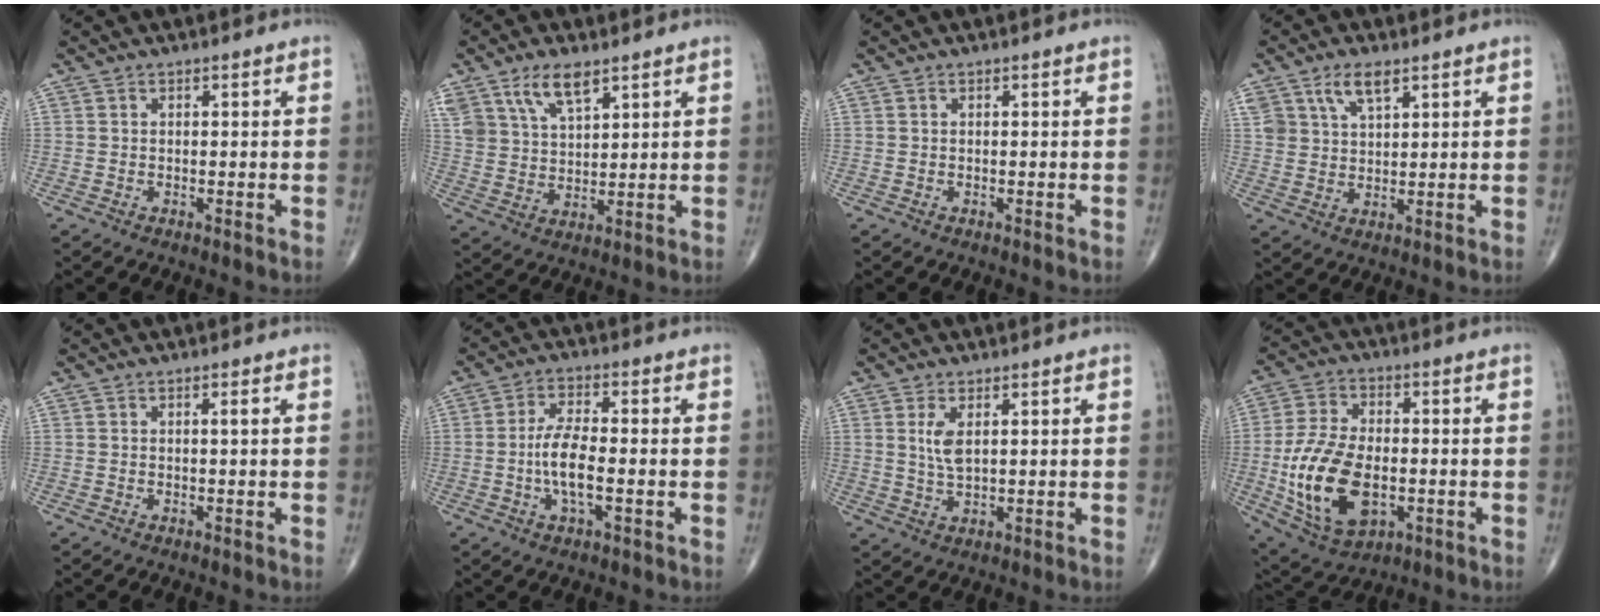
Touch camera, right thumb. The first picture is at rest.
{"total": 9.3, "force": [5.9, 4.3, 5.8], "torque": [-0.101, -0.022, 0.121]}
{"total": 0.0}
{"total": 6.4, "force": [3.8, 3.1, 4.1], "torque": [-0.068, -0.013, 0.074]}
{"total": 0.5, "force": [0.1, -0.1, 0.5], "torque": [-0.012, -0.001, 0.001]}
{"total": 7.5, "force": [-1.4, 2.6, 6.9], "torque": [-0.143, 0.010, -0.030]}
{"total": 4.2, "force": [1.3, 1.8, 3.5], "torque": [-0.070, -0.008, 0.033]}
{"total": 17.6, "force": [-3.1, 10.2, 14.0], "torque": [-0.263, 0.002, -0.043]}